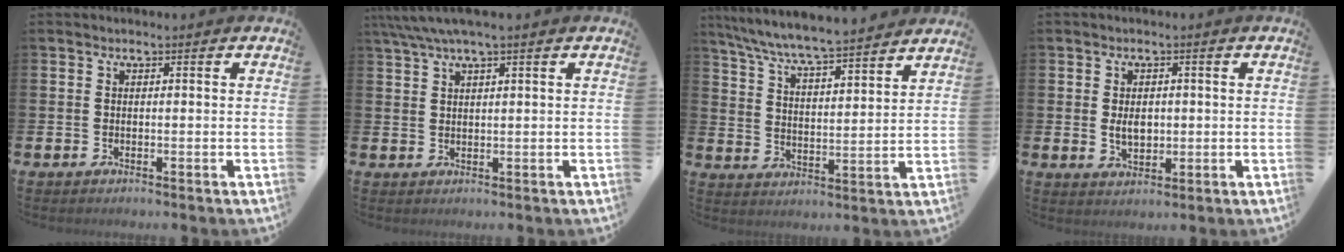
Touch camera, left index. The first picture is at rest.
{"total": 3.3, "force": [2.5, 0.2, 2.1], "torque": [-0.053, 0.004, 0.048]}
{"total": 7.5, "force": [7.2, -0.1, 1.9], "torque": [-0.070, -0.052, 0.128]}
{"total": 3.1, "force": [0.2, 2.1, 2.2], "torque": [-0.031, 0.002, 0.000]}